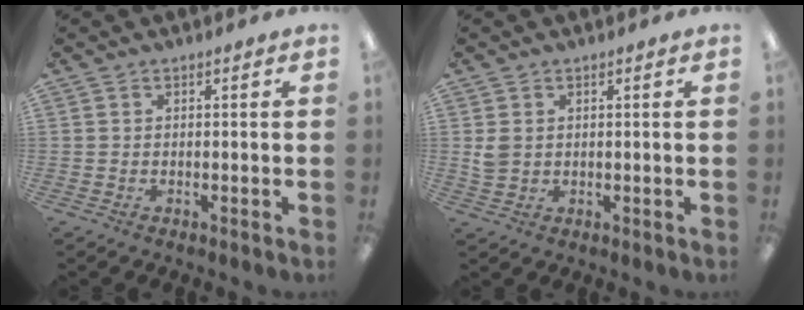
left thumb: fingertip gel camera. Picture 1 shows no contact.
{"total": 2.9, "force": [0.9, 2.3, 1.6], "torque": [-0.024, 0.000, 0.016]}